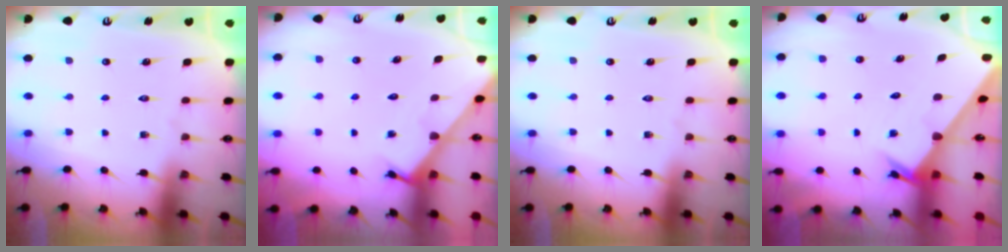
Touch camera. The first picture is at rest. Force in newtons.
{"total": 1.5, "press": 1.5, "slide": 0.1}
{"total": 0.0}
{"total": 1.3, "press": 1.3, "slide": 0.1}